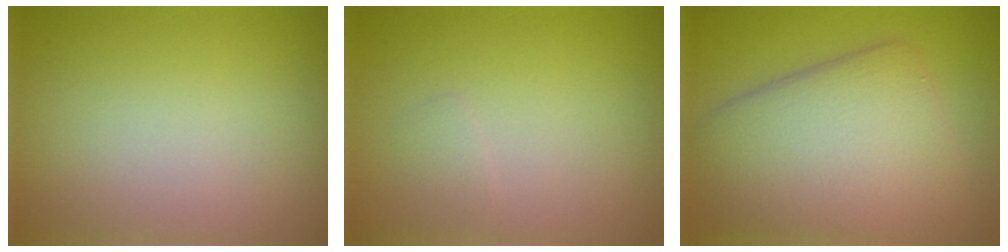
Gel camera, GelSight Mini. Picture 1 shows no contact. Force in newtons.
{"total": 0.6, "press": 0.6, "slide": 0.0}
{"total": 8.6, "press": 8.6, "slide": 0.3}